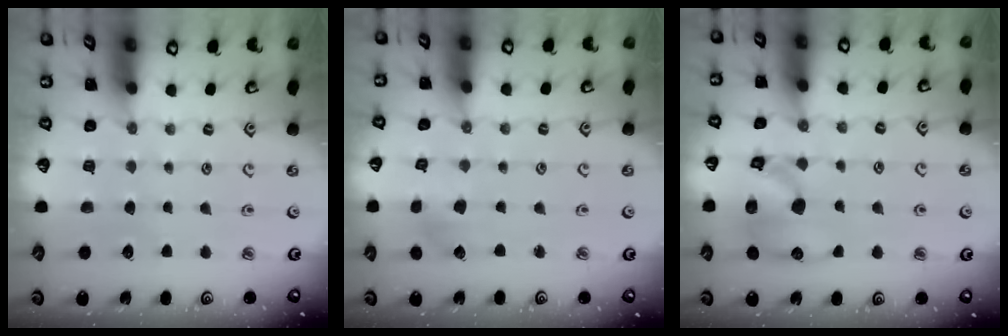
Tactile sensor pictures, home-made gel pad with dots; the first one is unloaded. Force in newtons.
{"total": 2.6, "press": 2.6, "slide": 0.4}
{"total": 12.4, "press": 12.3, "slide": 1.7}